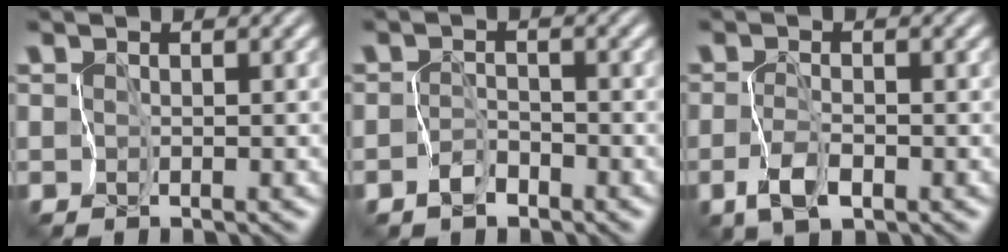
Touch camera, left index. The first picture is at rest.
{"total": 1.1, "force": [-0.9, 0.6, 0.3], "torque": [-0.005, 0.012, -0.019]}
{"total": 2.2, "force": [-0.9, 0.8, 1.8], "torque": [-0.037, 0.004, -0.017]}